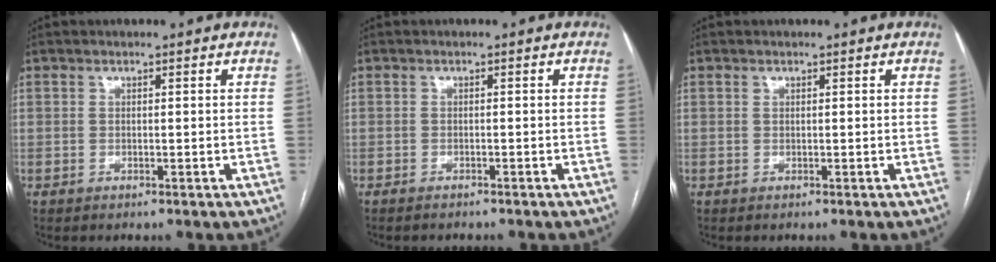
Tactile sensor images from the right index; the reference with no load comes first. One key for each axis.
{"total": 3.6, "fx": -3.2, "fy": 1.3, "fz": 1.3, "tx": -0.019, "ty": -0.003, "tz": -0.035}
{"total": 0.0}